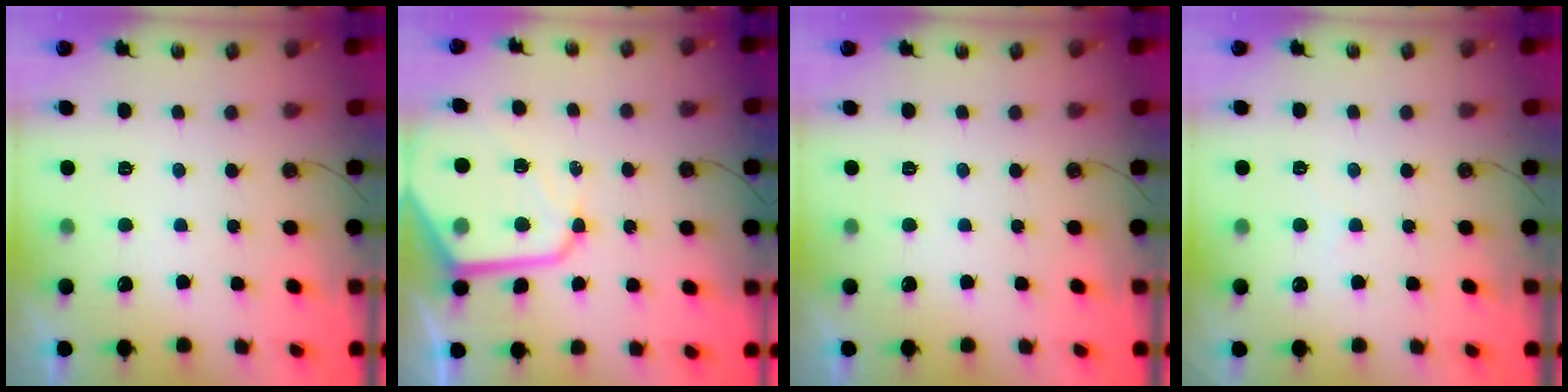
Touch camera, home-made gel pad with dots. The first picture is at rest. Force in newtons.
{"total": 14.5, "press": 14.4, "slide": 1.5}
{"total": 0.0}
{"total": 2.9, "press": 2.9, "slide": 0.4}